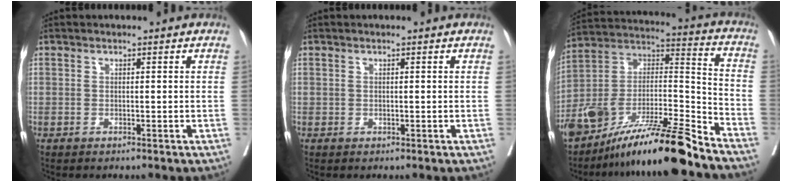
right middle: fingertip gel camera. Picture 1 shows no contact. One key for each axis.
{"total": 0.0}
{"total": 20.2, "fx": -16.1, "fy": 1.3, "fz": 12.2, "tx": -0.233, "ty": -0.002, "tz": -0.292}